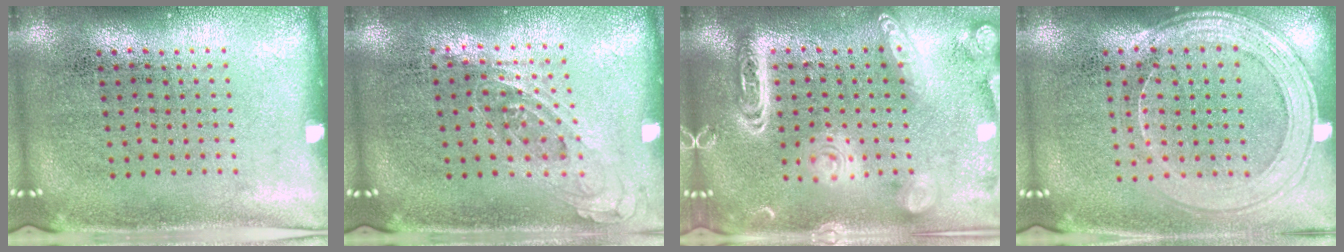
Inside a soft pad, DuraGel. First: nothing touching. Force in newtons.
{"total": 0.7, "press": 0.6, "slide": 0.3}
{"total": 3.3, "press": 3.3, "slide": 0.2}
{"total": 1.6, "press": 1.4, "slide": 0.7}